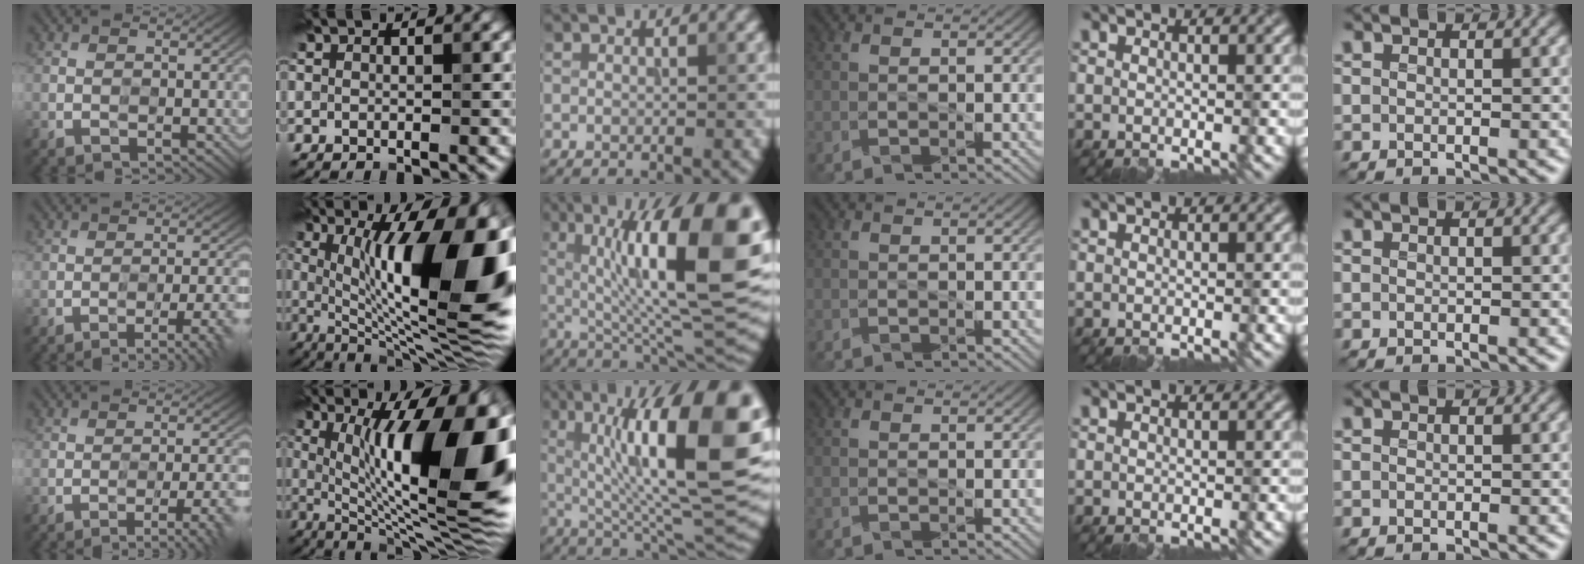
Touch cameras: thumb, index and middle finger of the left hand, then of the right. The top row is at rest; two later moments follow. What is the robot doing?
{"motion": "wipe", "object": "glass cup"}